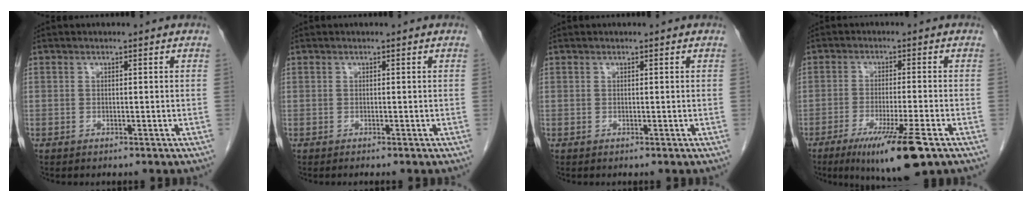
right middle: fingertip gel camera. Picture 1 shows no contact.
{"total": 0.9, "force": [-0.7, 0.0, 0.5], "torque": [-0.007, -0.001, -0.009]}
{"total": 0.0}
{"total": 10.8, "force": [-6.3, 0.4, 8.8], "torque": [-0.146, -0.030, -0.099]}